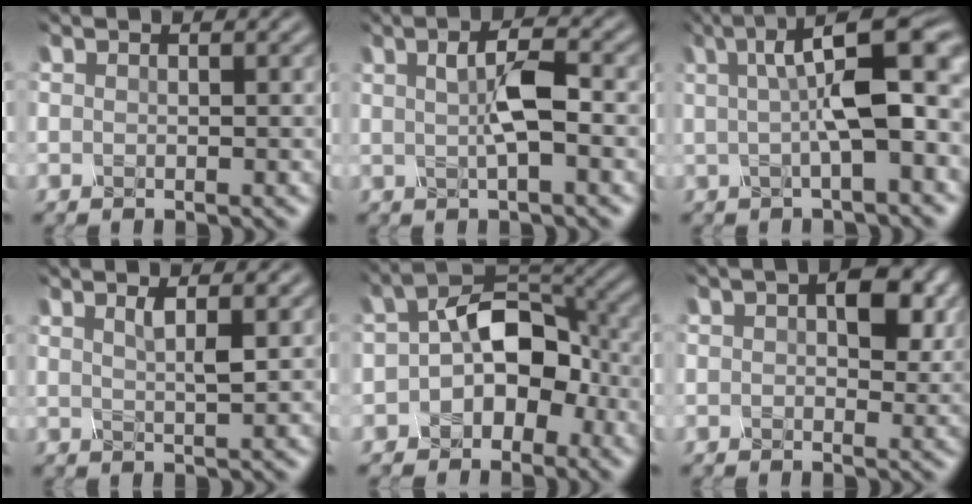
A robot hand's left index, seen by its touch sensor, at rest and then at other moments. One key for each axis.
{"total": 3.3, "fx": -0.2, "fy": 0.8, "fz": 3.1, "tx": -0.058, "ty": 0.005, "tz": -0.006}
{"total": 8.3, "fx": 0.9, "fy": 2.4, "fz": 7.9, "tx": -0.112, "ty": 0.015, "tz": 0.010}
{"total": 2.0, "fx": 0.6, "fy": 0.5, "fz": 1.8, "tx": -0.024, "ty": 0.000, "tz": 0.011}
{"total": 6.7, "fx": -2.0, "fy": 4.6, "fz": 4.4, "tx": -0.049, "ty": 0.020, "tz": -0.047}
{"total": 5.9, "fx": 1.5, "fy": 3.4, "fz": 4.5, "tx": -0.069, "ty": 0.003, "tz": 0.020}